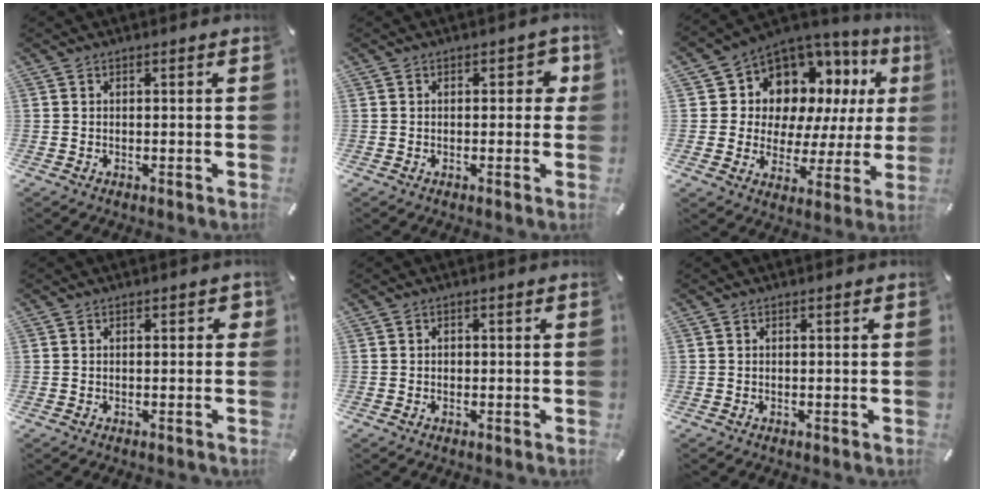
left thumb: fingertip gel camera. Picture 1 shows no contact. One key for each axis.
{"total": 3.7, "fx": 0.5, "fy": 2.4, "fz": 2.8, "tx": -0.026, "ty": 0.000, "tz": 0.000}
{"total": 10.1, "fx": 6.0, "fy": 7.7, "fz": 2.6, "tx": -0.053, "ty": -0.070, "tz": 0.110}
{"total": 1.7, "fx": -0.1, "fy": 1.2, "fz": 1.2, "tx": -0.007, "ty": 0.001, "tz": -0.007}
{"total": 0.8, "fx": -0.2, "fy": 0.7, "fz": 0.3, "tx": -0.006, "ty": 0.004, "tz": -0.007}
{"total": 0.0}